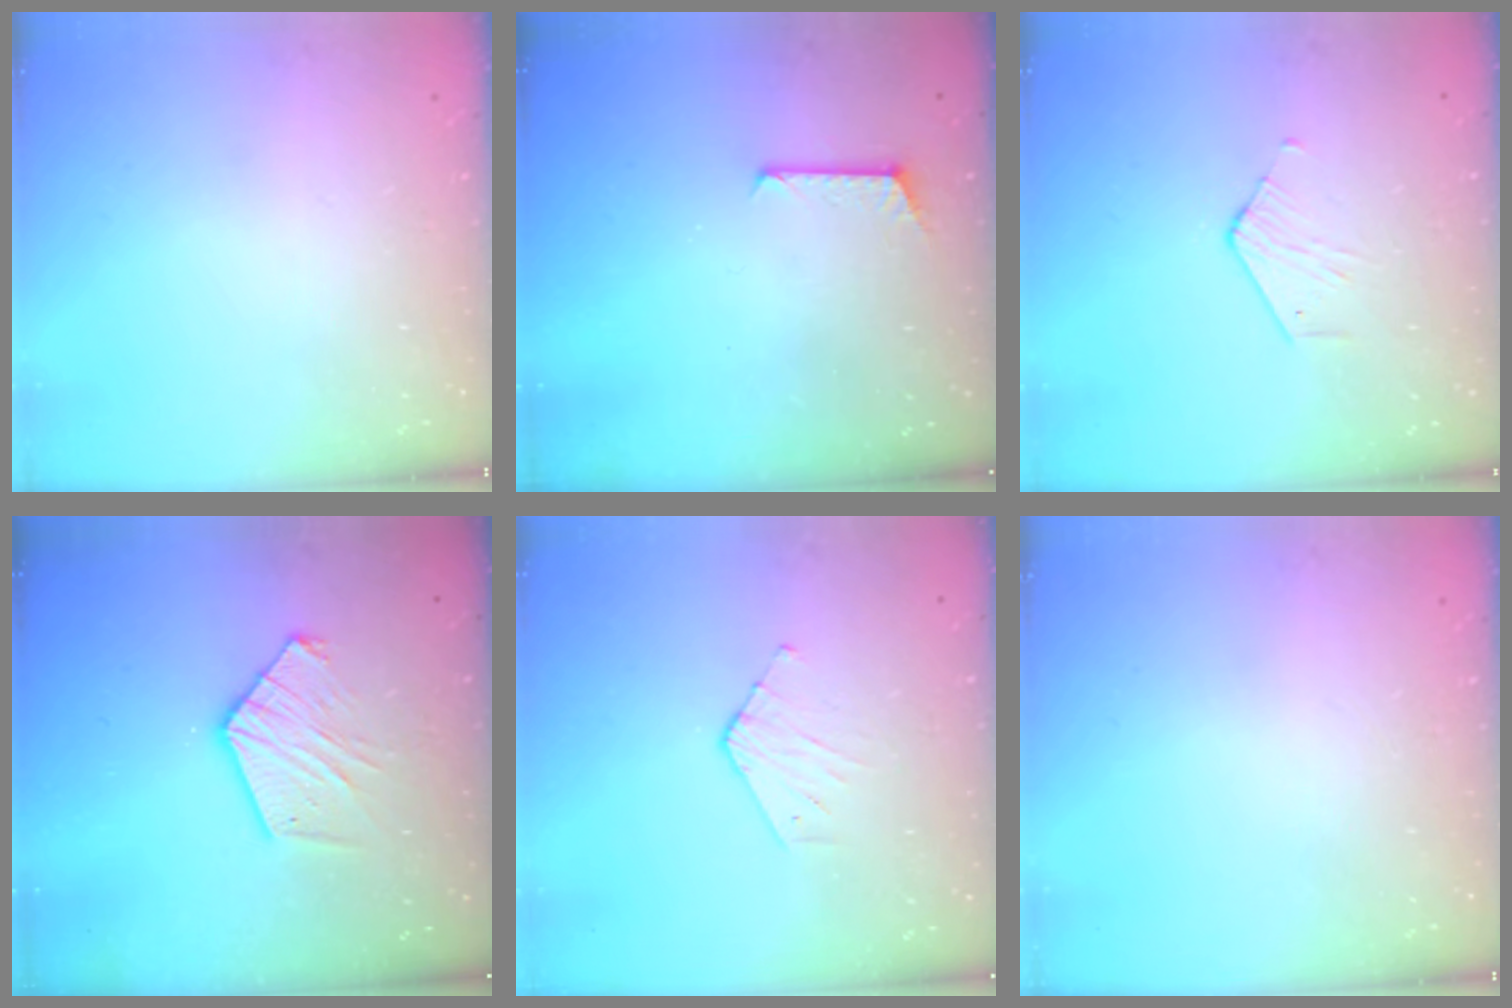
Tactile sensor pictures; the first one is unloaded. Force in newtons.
{"total": 6.0, "press": 6.0, "slide": 0.4}
{"total": 2.7, "press": 2.7, "slide": 0.3}
{"total": 11.6, "press": 11.5, "slide": 1.0}
{"total": 3.4, "press": 3.4, "slide": 0.3}
{"total": 0.0}